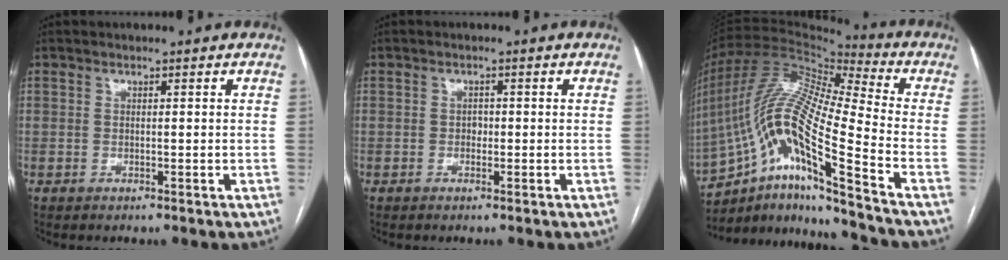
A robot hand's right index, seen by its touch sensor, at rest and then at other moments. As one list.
[{"total": 1.0, "force": [-0.2, 0.8, 0.6], "torque": [-0.007, 0.003, -0.004]}, {"total": 20.2, "force": [-11.5, 0.6, 16.6], "torque": [-0.361, -0.004, -0.210]}]